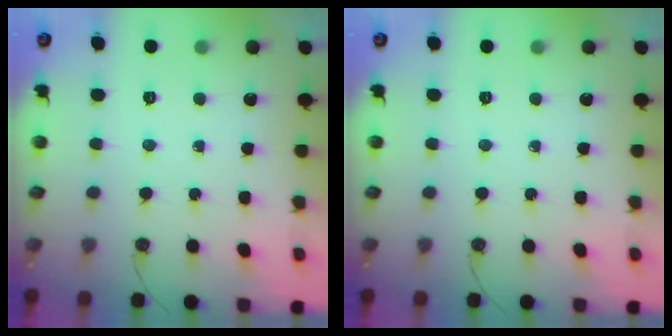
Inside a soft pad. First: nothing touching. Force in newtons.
{"total": 0.0}